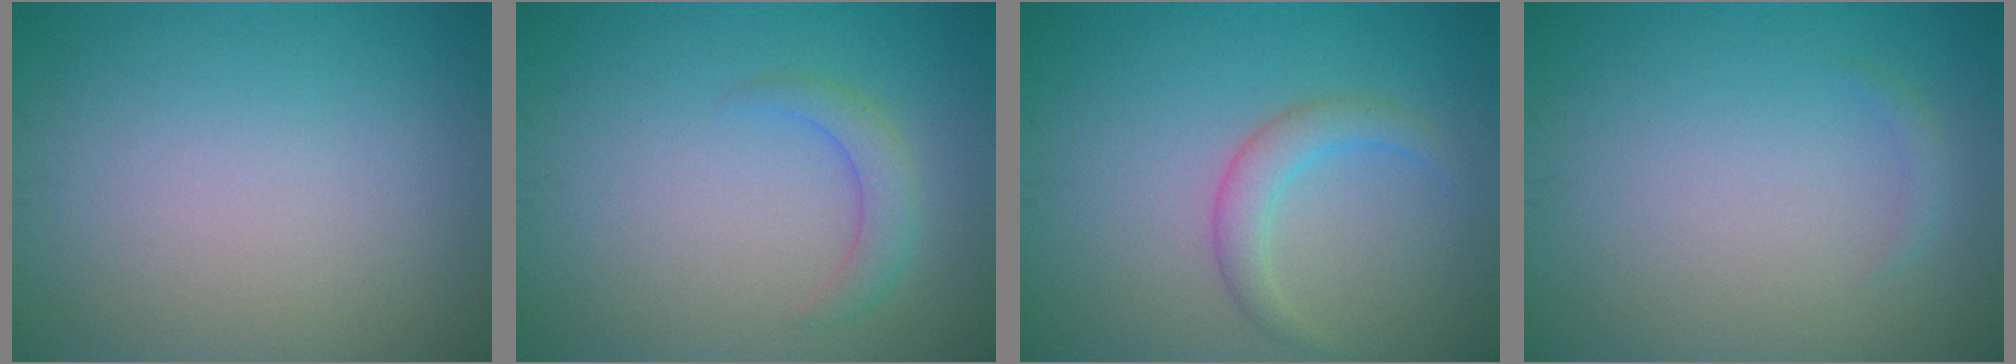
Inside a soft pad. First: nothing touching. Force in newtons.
{"total": 2.0, "press": 2.0, "slide": 0.1}
{"total": 2.4, "press": 2.4, "slide": 0.1}
{"total": 0.7, "press": 0.7, "slide": 0.1}